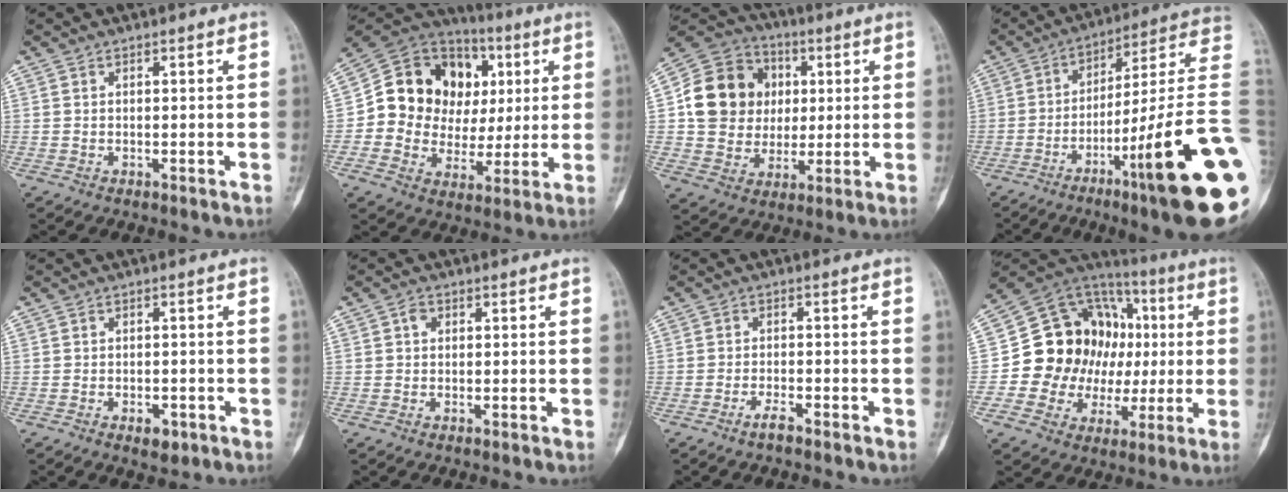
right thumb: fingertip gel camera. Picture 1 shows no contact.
{"total": 19.0, "force": [2.7, 16.3, 9.4], "torque": [-0.099, 0.039, 0.057]}
{"total": 16.7, "force": [2.4, 14.6, 7.7], "torque": [-0.108, 0.016, 0.048]}
{"total": 26.2, "force": [-8.0, 1.9, 24.9], "torque": [-0.294, 0.036, -0.125]}
{"total": 3.4, "force": [-1.8, 1.9, 2.1], "torque": [-0.019, 0.009, -0.021]}
{"total": 1.7, "force": [0.1, 1.4, 0.9], "torque": [-0.007, 0.004, -0.004]}
{"total": 2.7, "force": [-2.2, 0.7, 1.4], "torque": [-0.028, 0.011, -0.042]}
{"total": 21.4, "force": [0.4, 17.7, 12.0], "torque": [-0.130, 0.048, 0.020]}